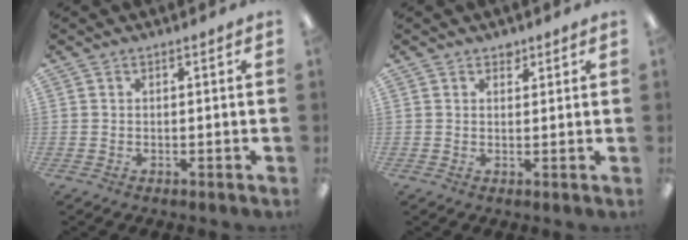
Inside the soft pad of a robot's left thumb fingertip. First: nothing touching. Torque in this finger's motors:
{"motor_torque": [0.09, -0.08, 0.53, -0.05, 0.00]}